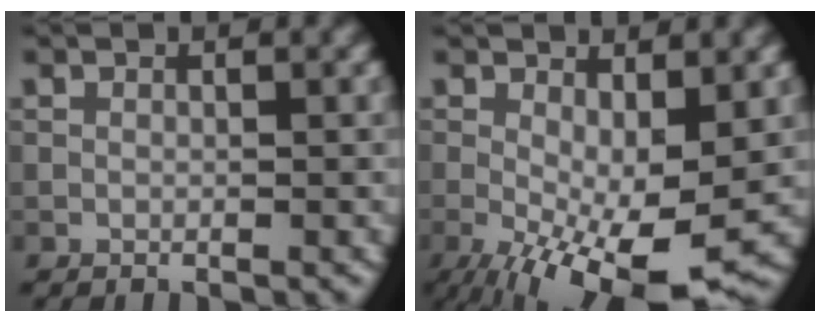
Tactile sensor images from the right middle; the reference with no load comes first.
{"total": 10.6, "force": [-3.0, 3.9, 9.4], "torque": [-0.162, -0.017, -0.041]}